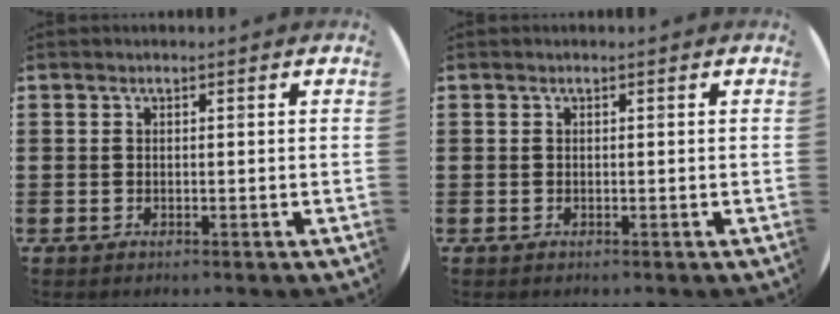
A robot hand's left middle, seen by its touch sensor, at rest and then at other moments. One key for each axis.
{"total": 0.0}